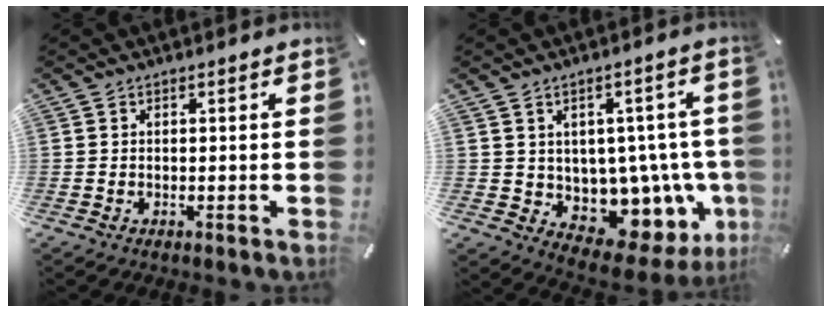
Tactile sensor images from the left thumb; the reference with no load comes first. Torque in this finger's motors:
{"motor_torque": [1.87, 2.31, 0.31, 0.08, 0.09]}